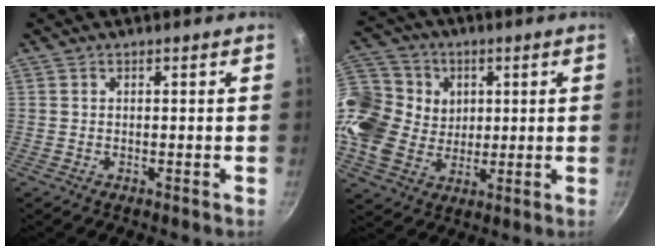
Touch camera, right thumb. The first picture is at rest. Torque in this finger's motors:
{"motor_torque": [0.13, 0.30, 0.04, -0.03, 0.10]}